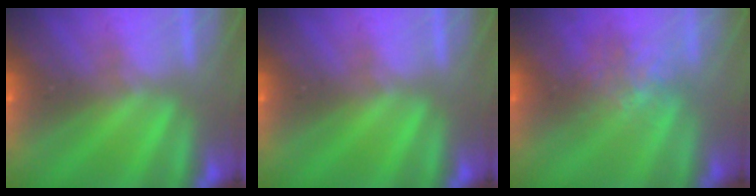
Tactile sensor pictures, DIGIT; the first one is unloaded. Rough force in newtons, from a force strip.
{"total": 0.0}
{"total": 2.9}